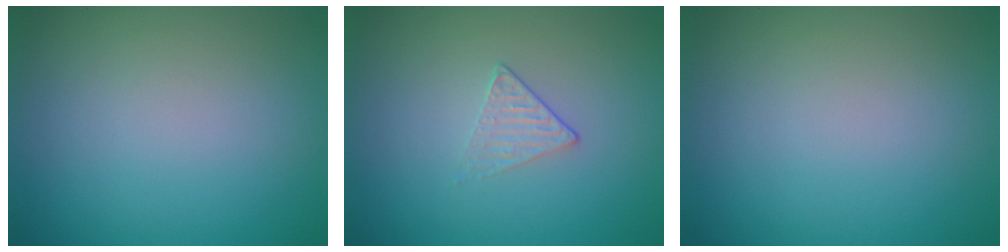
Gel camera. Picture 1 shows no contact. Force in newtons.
{"total": 1.2, "press": 0.7, "slide": 1.0}
{"total": 0.0}